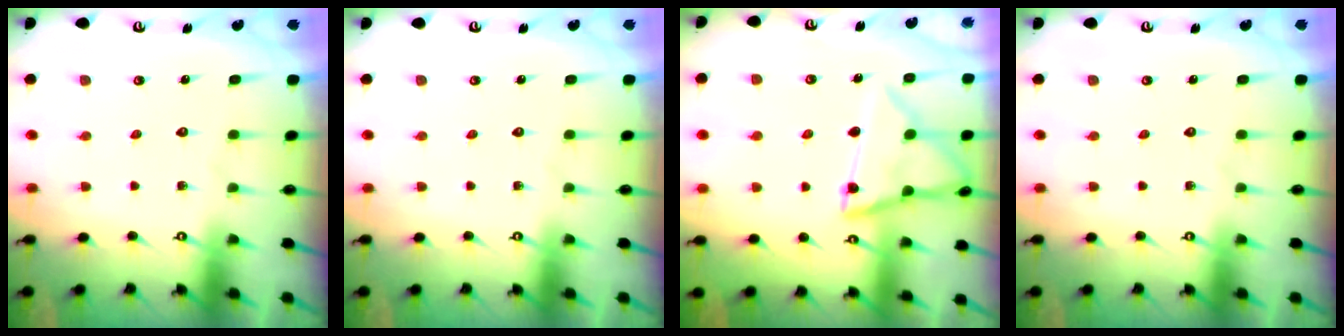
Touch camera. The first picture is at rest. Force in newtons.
{"total": 0.0}
{"total": 13.3, "press": 13.3, "slide": 1.1}
{"total": 0.0}